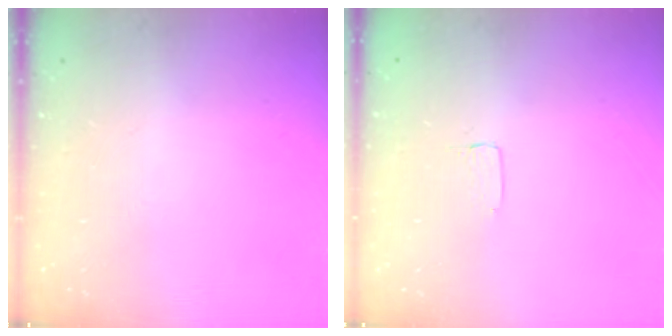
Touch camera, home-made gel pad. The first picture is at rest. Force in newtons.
{"total": 3.1, "press": 3.1, "slide": 0.2}